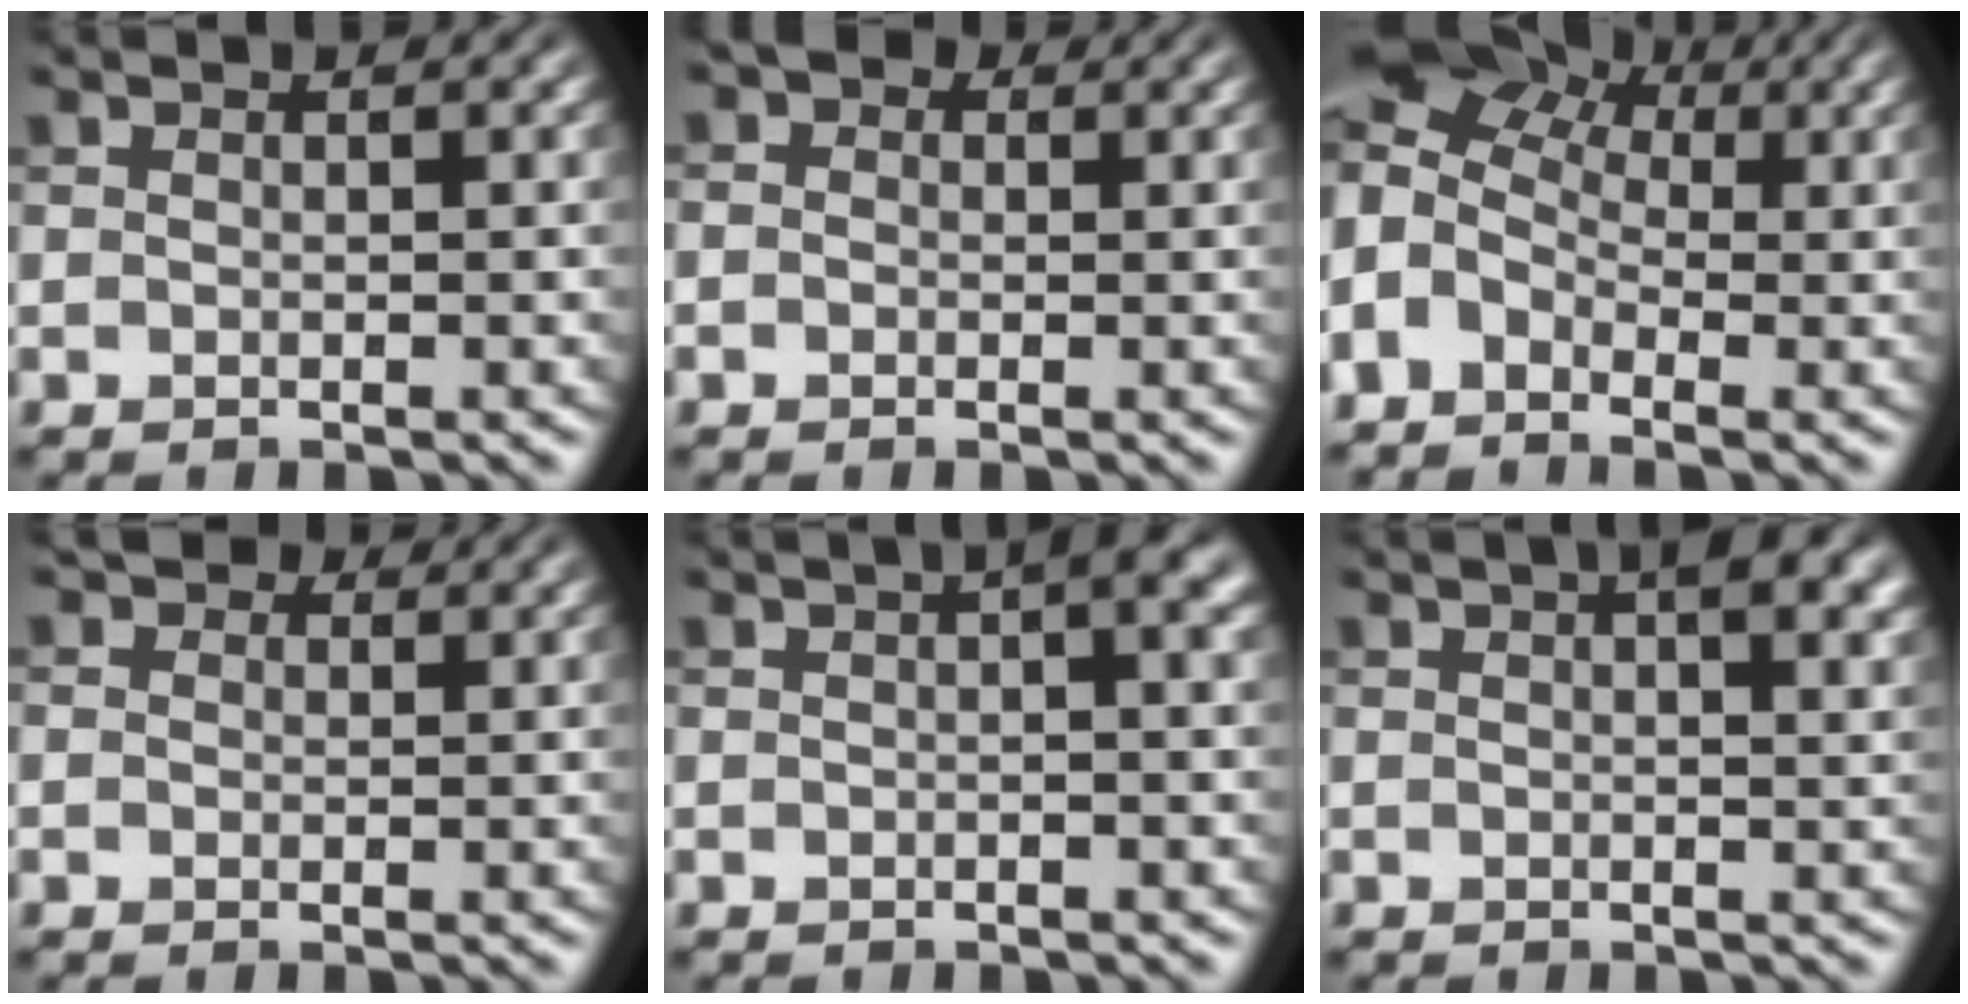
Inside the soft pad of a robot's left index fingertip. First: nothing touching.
{"total": 2.4, "force": [0.7, 2.0, 1.2], "torque": [-0.013, 0.007, -0.019]}
{"total": 8.9, "force": [1.5, 6.6, 5.7], "torque": [-0.117, 0.031, 0.012]}
{"total": 2.5, "force": [1.3, 1.8, 1.1], "torque": [-0.025, -0.001, 0.003]}
{"total": 3.0, "force": [0.9, 0.5, 2.8], "torque": [-0.038, 0.009, 0.009]}
{"total": 4.5, "force": [2.1, 1.5, 3.7], "torque": [-0.044, 0.009, 0.022]}